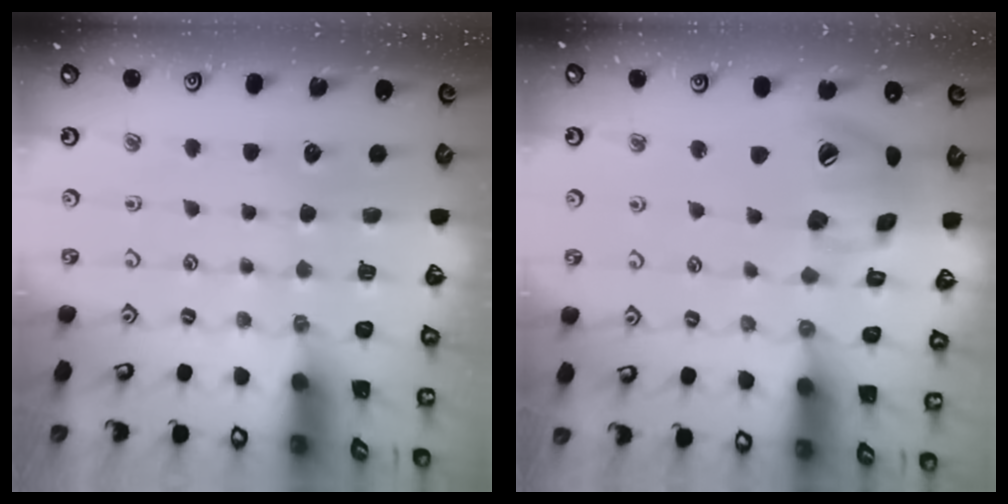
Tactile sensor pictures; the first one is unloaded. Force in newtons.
{"total": 16.1, "press": 15.9, "slide": 2.3}